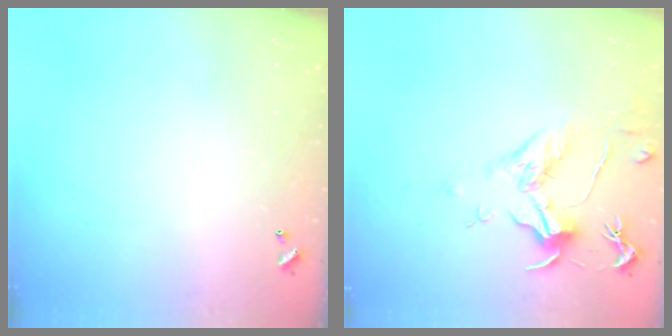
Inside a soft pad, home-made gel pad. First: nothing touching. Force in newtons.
{"total": 1.5, "press": 1.3, "slide": 0.8}